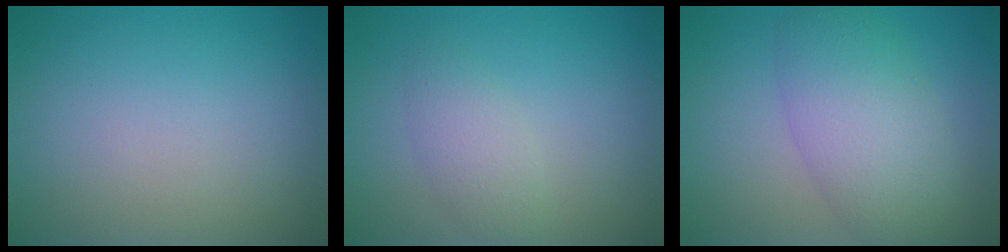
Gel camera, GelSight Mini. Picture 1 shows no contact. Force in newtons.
{"total": 2.1, "press": 2.1, "slide": 0.2}
{"total": 6.2, "press": 6.2, "slide": 0.1}